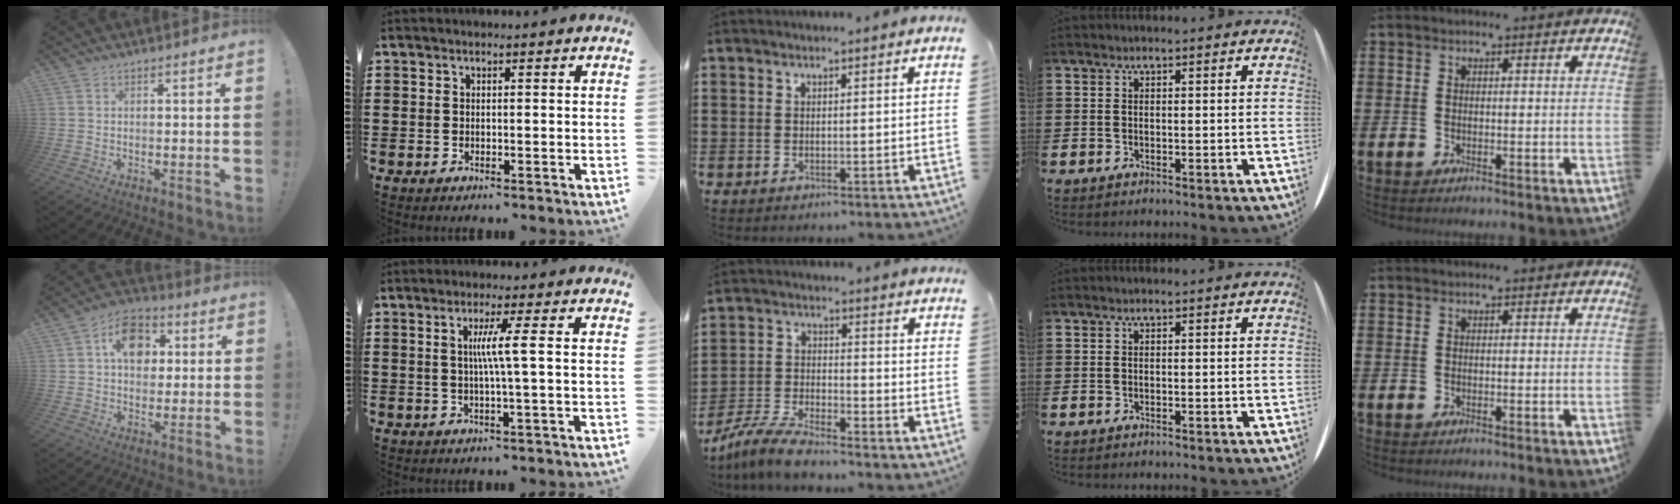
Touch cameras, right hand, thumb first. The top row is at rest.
{"thumb": {"total": 11.8, "force": [2.9, 9.0, 7.1], "torque": [-0.098, 0.004, 0.054]}, "index": {"total": 4.8, "force": [0.3, -0.5, 4.8], "torque": [-0.091, -0.006, -0.001]}, "middle": {"total": 6.7, "force": [-6.3, 0.5, 2.3], "torque": [-0.062, -0.004, -0.123]}}